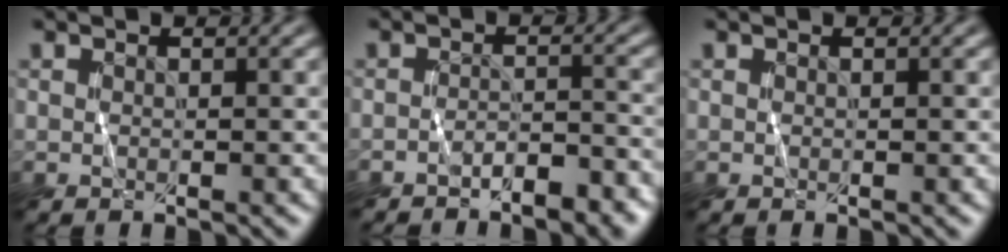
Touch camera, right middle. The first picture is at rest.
{"total": 2.7, "force": [-2.3, 0.7, 1.3], "torque": [-0.017, 0.007, -0.037]}
{"total": 0.0}